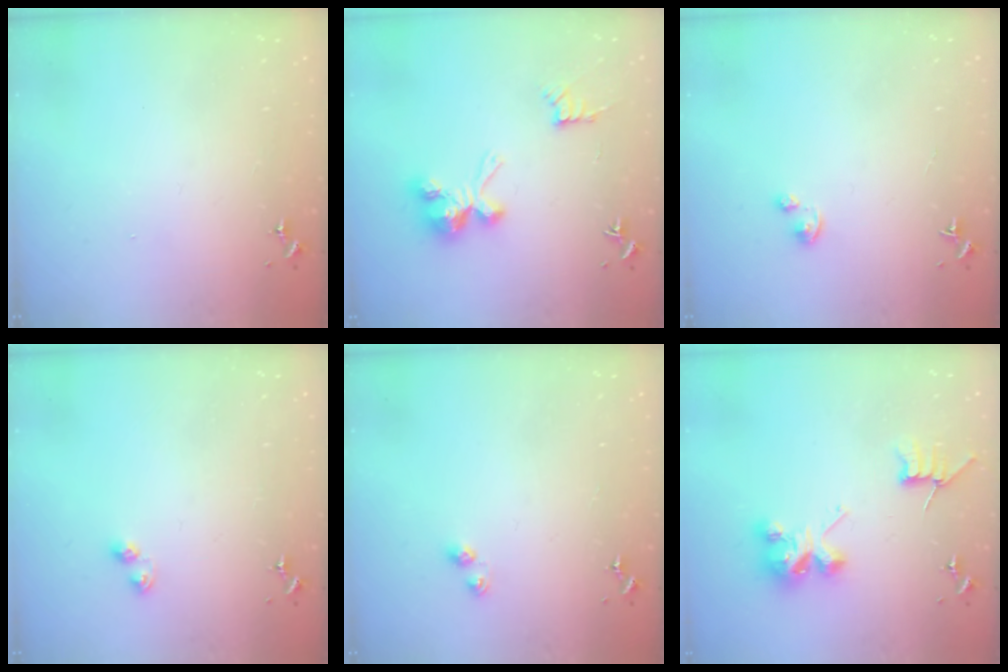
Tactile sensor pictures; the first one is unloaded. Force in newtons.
{"total": 10.6, "press": 10.6, "slide": 0.3}
{"total": 2.5, "press": 2.5, "slide": 0.2}
{"total": 4.6, "press": 4.6, "slide": 0.4}
{"total": 5.3, "press": 5.2, "slide": 0.7}
{"total": 9.1, "press": 9.0, "slide": 1.0}